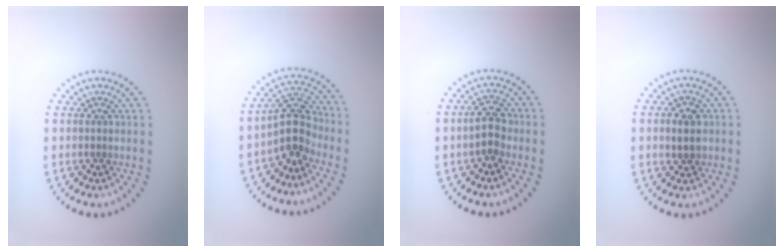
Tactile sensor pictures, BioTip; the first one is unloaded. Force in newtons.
{"total": 3.5, "press": 3.0, "slide": 1.7}
{"total": 2.6, "press": 2.5, "slide": 0.5}
{"total": 2.2, "press": 2.2, "slide": 0.2}